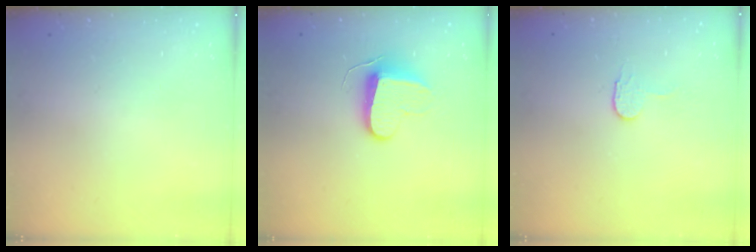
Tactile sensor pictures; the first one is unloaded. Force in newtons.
{"total": 9.9, "press": 9.9, "slide": 0.3}
{"total": 3.5, "press": 3.5, "slide": 0.2}